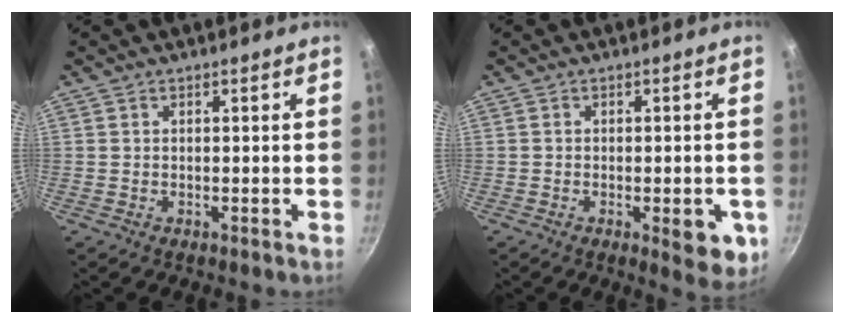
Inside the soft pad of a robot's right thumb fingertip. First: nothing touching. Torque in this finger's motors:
{"motor_torque": [0.52, 0.89, 0.91, 0.20, 0.19]}